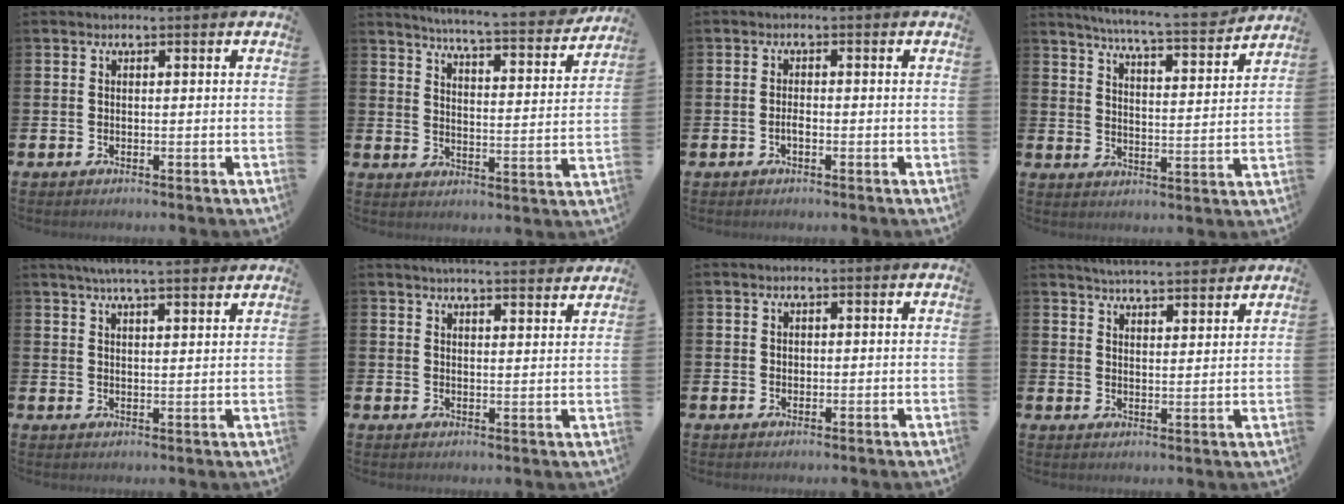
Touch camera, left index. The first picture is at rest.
{"total": 5.8, "force": [5.5, -0.2, 1.7], "torque": [-0.050, -0.048, 0.089]}
{"total": 1.2, "force": [-0.5, 0.5, 1.0], "torque": [-0.017, -0.001, -0.011]}
{"total": 7.0, "force": [6.6, -0.1, 2.3], "torque": [-0.055, -0.053, 0.110]}
{"total": 5.2, "force": [4.9, 0.0, 1.9], "torque": [-0.045, -0.013, 0.088]}
{"total": 4.5, "force": [4.5, -0.3, 0.7], "torque": [-0.019, -0.024, 0.080]}
{"total": 0.7, "force": [0.3, 0.6, 0.2], "torque": [0.006, 0.001, 0.003]}
{"total": 5.0, "force": [5.0, 0.0, 0.5], "torque": [-0.019, -0.029, 0.090]}